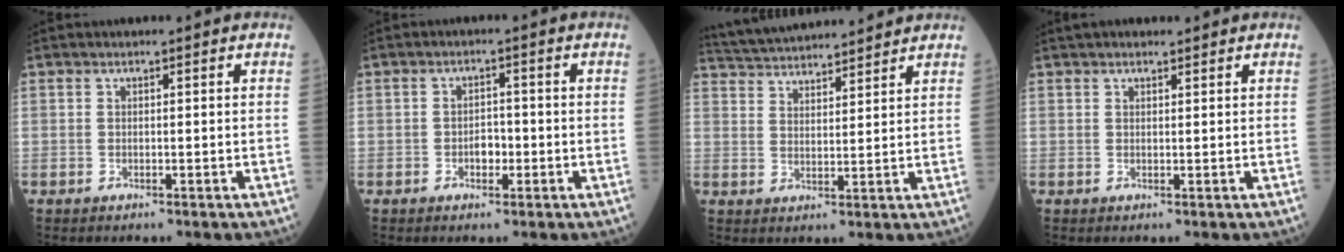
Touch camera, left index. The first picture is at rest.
{"total": 2.3, "force": [-0.9, 1.3, 1.6], "torque": [-0.015, 0.005, -0.014]}
{"total": 14.6, "force": [13.7, 1.8, 4.5], "torque": [-0.082, 0.038, 0.219]}
{"total": 4.0, "force": [3.5, 1.1, 1.6], "torque": [-0.011, 0.029, 0.053]}